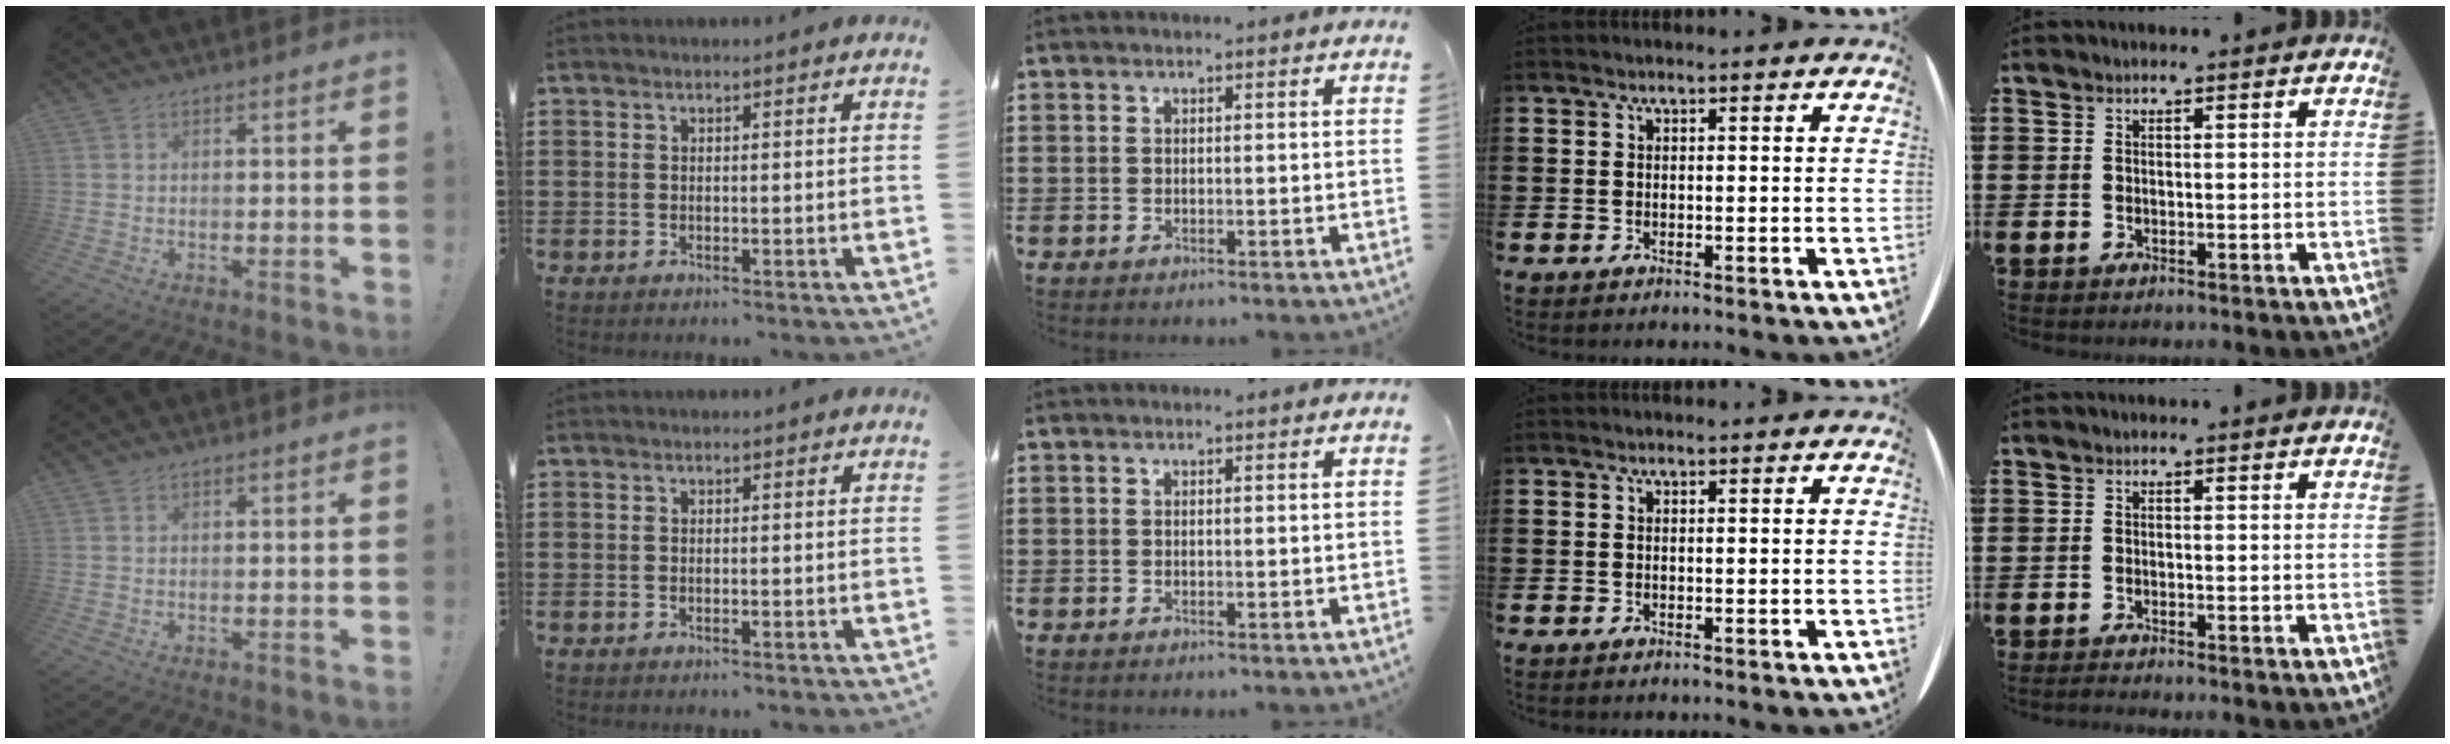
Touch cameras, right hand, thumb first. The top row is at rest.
{"little": {"total": 0.5, "force": [-0.5, 0.0, 0.2], "torque": [-0.003, -0.003, -0.009]}}